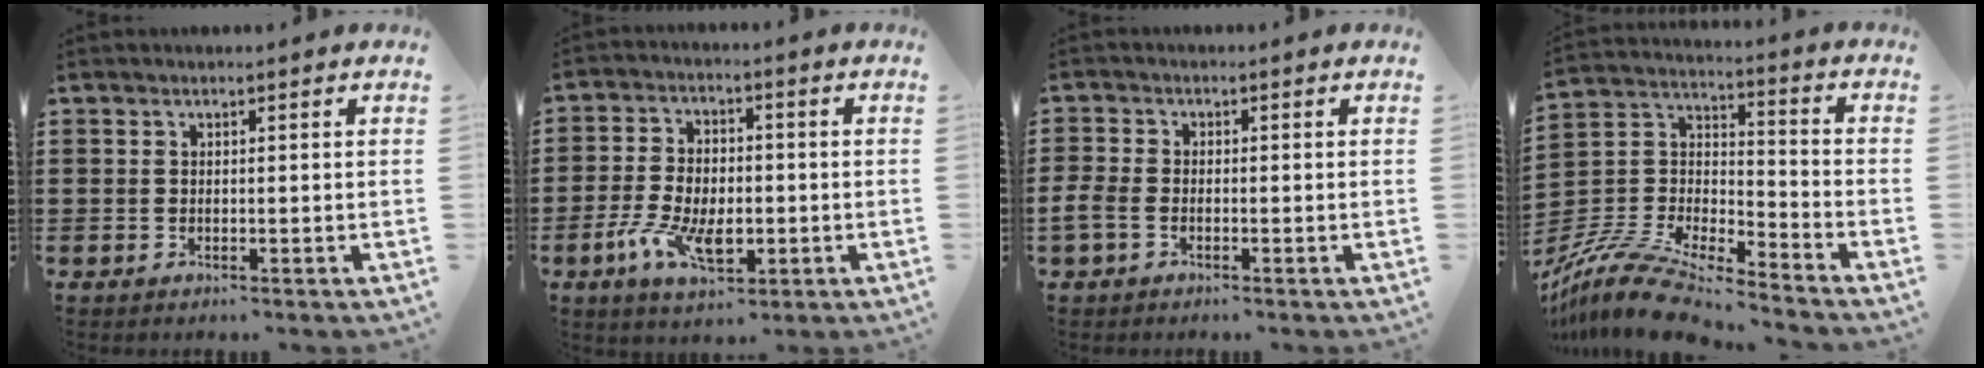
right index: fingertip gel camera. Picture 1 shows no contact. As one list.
[{"total": 7.9, "force": [-2.7, 4.4, 6.1], "torque": [-0.134, 0.001, -0.051]}, {"total": 2.4, "force": [-1.4, 1.2, 1.4], "torque": [-0.048, -0.005, -0.034]}, {"total": 10.7, "force": [-9.8, 1.7, 3.8], "torque": [-0.090, 0.013, -0.200]}]